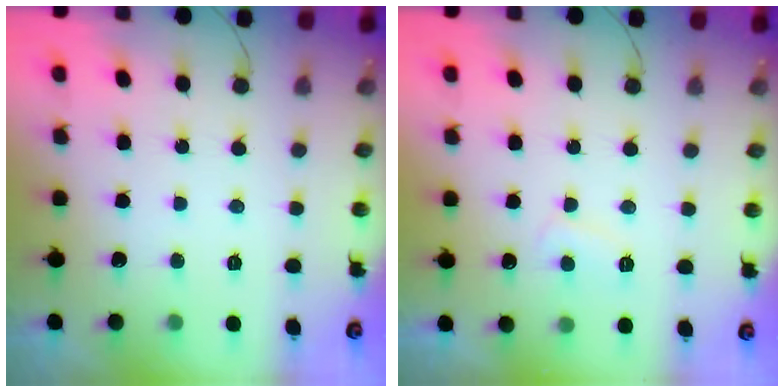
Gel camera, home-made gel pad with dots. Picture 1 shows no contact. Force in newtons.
{"total": 4.4, "press": 4.3, "slide": 0.4}